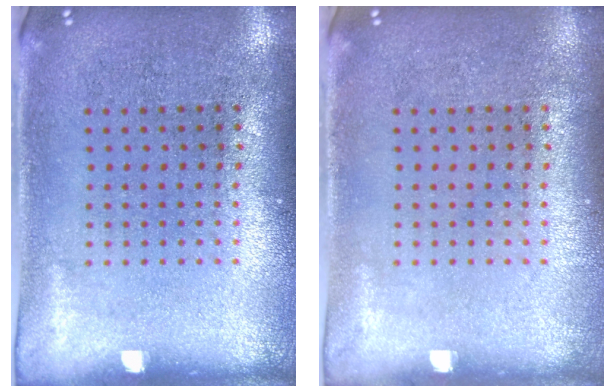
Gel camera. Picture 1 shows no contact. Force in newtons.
{"total": 0.0}